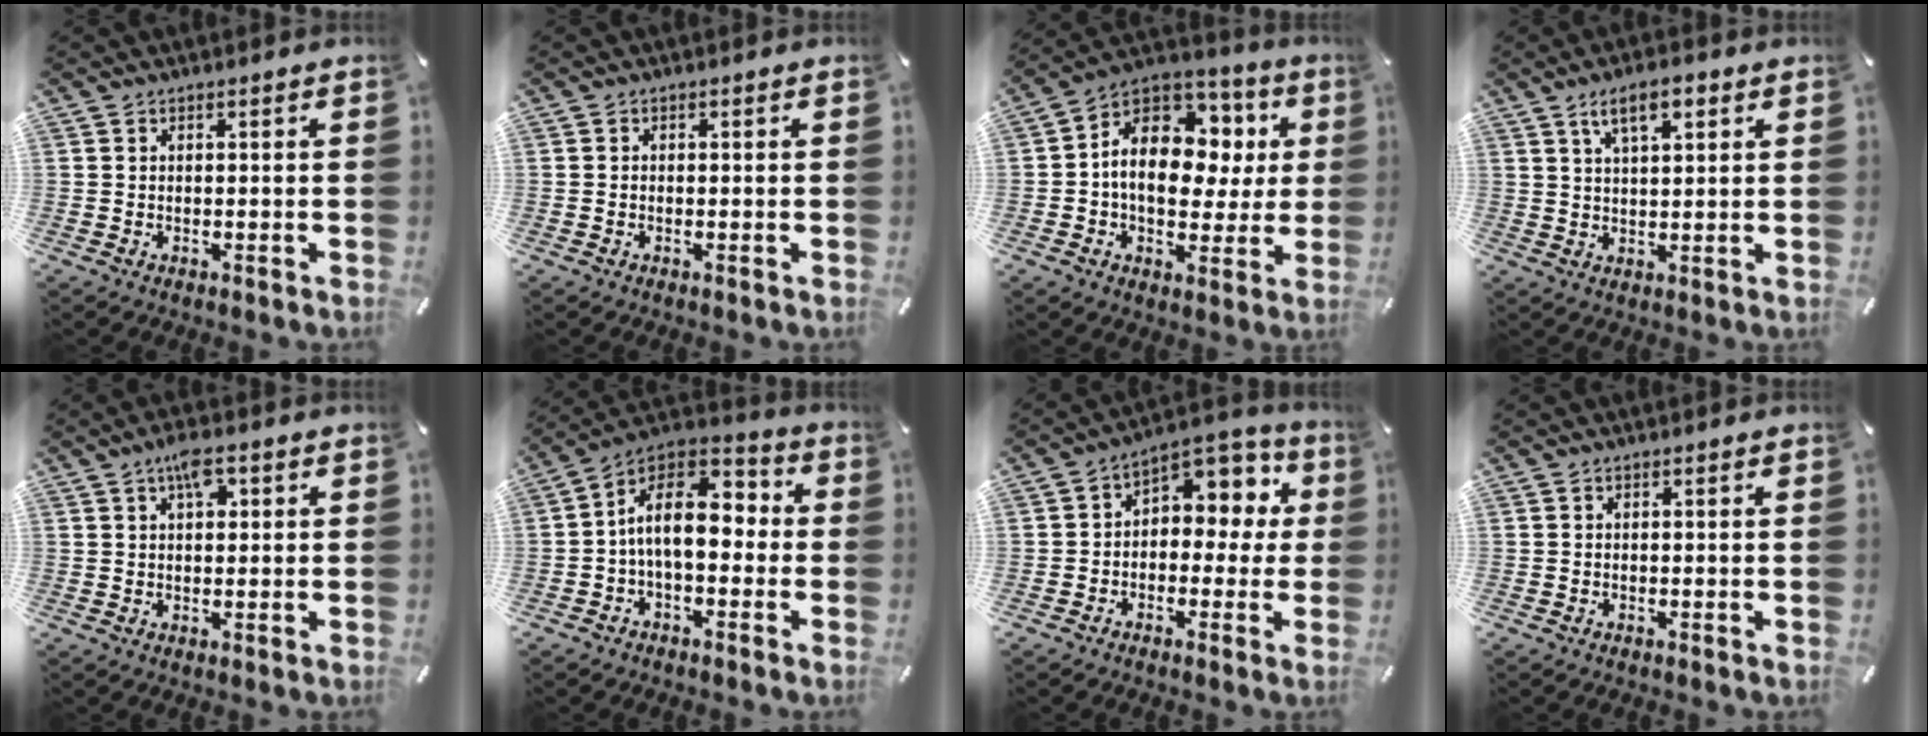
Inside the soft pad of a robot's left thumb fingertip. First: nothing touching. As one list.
[{"total": 0.5, "force": [-0.2, 0.3, 0.4], "torque": [-0.008, 0.000, -0.005]}, {"total": 14.5, "force": [2.1, 10.9, 9.2], "torque": [-0.161, -0.013, 0.041]}, {"total": 7.1, "force": [3.6, 2.9, 5.4], "torque": [-0.097, -0.001, 0.061]}, {"total": 5.4, "force": [2.2, 2.7, 4.1], "torque": [-0.062, 0.000, 0.032]}, {"total": 13.1, "force": [-0.4, 8.3, 10.2], "torque": [-0.188, 0.008, -0.009]}, {"total": 7.3, "force": [1.8, 5.6, 4.3], "torque": [-0.058, -0.014, 0.030]}, {"total": 0.0}]